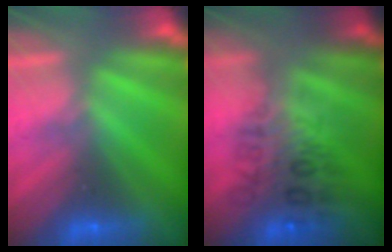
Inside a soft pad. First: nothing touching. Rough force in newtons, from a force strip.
{"total": 2.8}